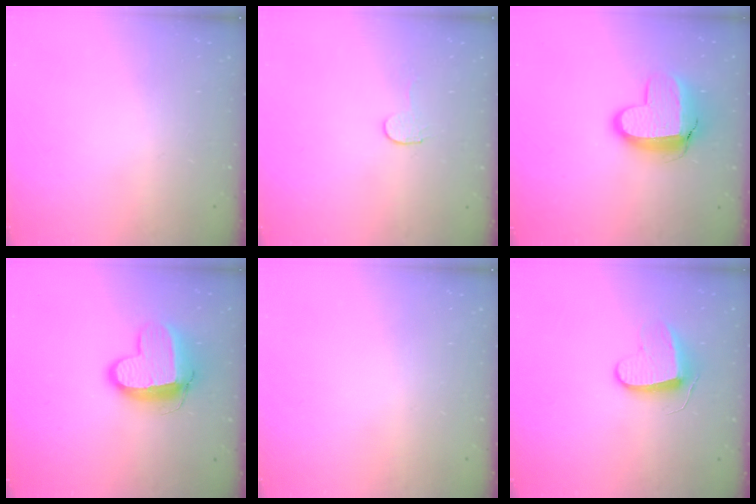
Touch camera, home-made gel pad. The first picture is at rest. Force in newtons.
{"total": 2.9, "press": 2.9, "slide": 0.3}
{"total": 11.8, "press": 11.8, "slide": 1.2}
{"total": 12.7, "press": 12.6, "slide": 1.4}
{"total": 0.0}
{"total": 9.3, "press": 9.3, "slide": 0.6}